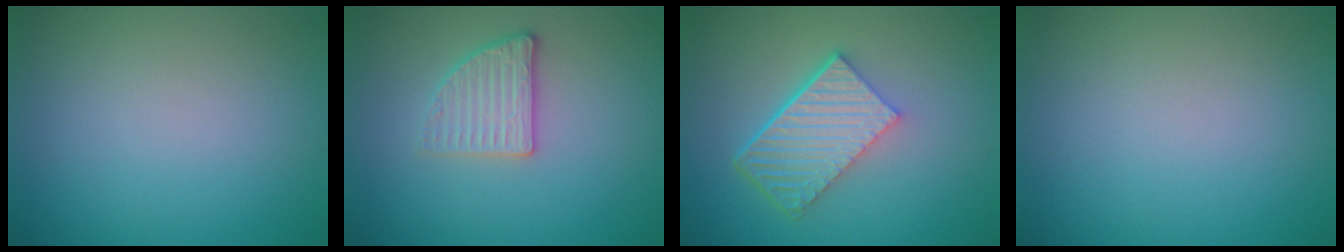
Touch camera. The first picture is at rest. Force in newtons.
{"total": 2.6, "press": 2.4, "slide": 1.0}
{"total": 6.2, "press": 4.2, "slide": 4.6}
{"total": 0.0}